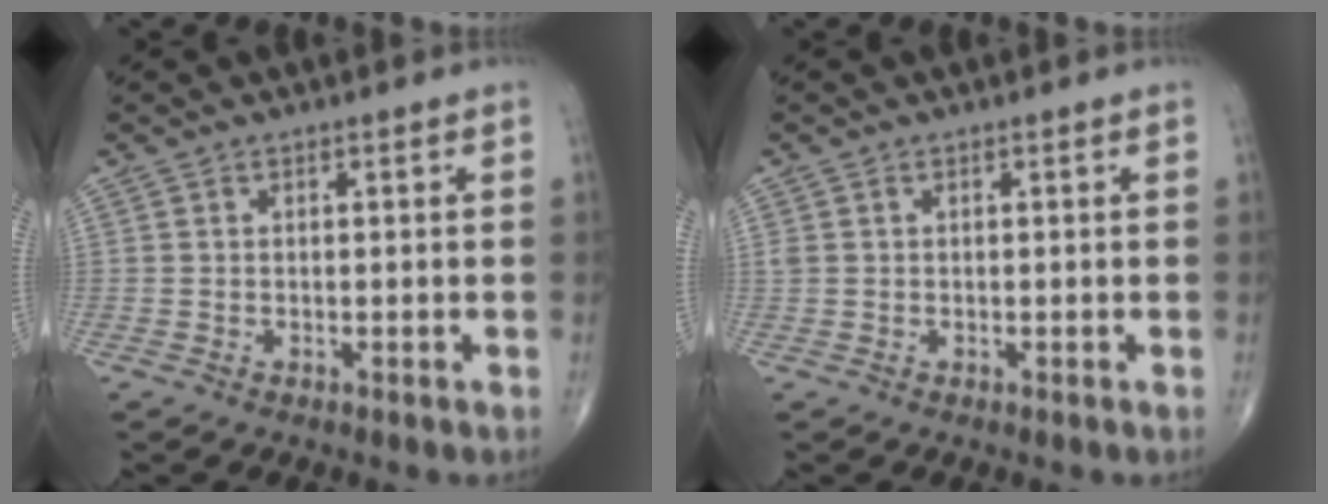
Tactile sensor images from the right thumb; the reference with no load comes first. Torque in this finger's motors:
{"motor_torque": [-0.09, -0.09, 0.21, 0.06, 0.02]}